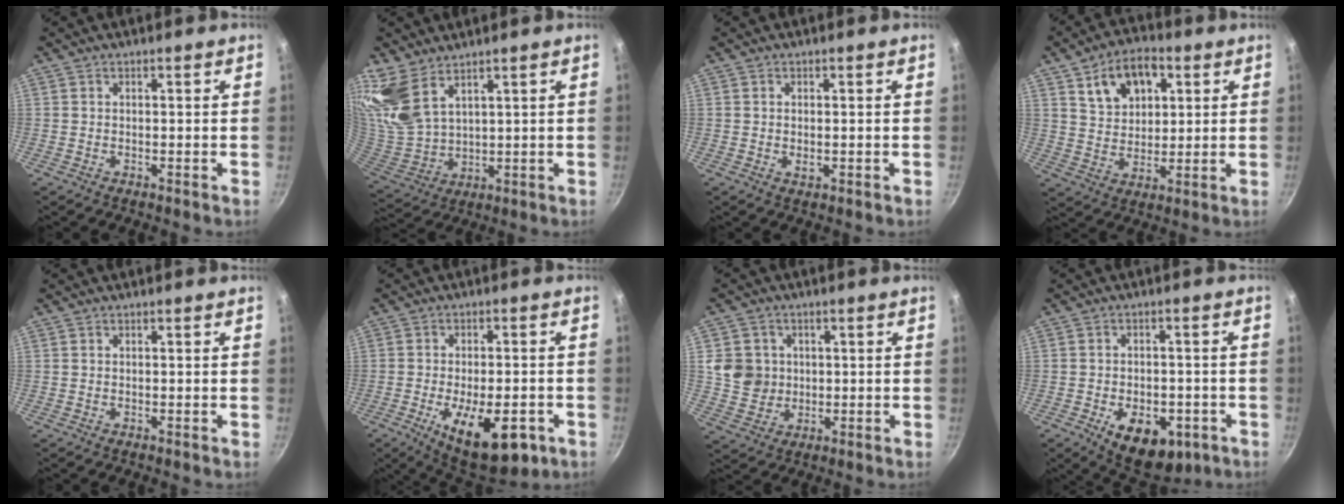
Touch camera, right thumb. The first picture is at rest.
{"total": 11.4, "force": [7.7, 5.5, 6.3], "torque": [-0.125, -0.048, 0.174]}
{"total": 1.5, "force": [-0.1, 0.9, 1.2], "torque": [-0.020, -0.001, -0.001]}
{"total": 11.6, "force": [4.6, 7.8, 7.2], "torque": [-0.093, -0.003, 0.081]}
{"total": 0.0}
{"total": 15.4, "force": [-5.9, 6.7, 12.5], "torque": [-0.159, 0.009, -0.076]}
{"total": 7.4, "force": [1.0, 7.0, 2.3], "torque": [-0.010, -0.003, 0.024]}
{"total": 12.6, "force": [-5.0, 7.6, 8.8], "torque": [-0.089, 0.007, -0.056]}